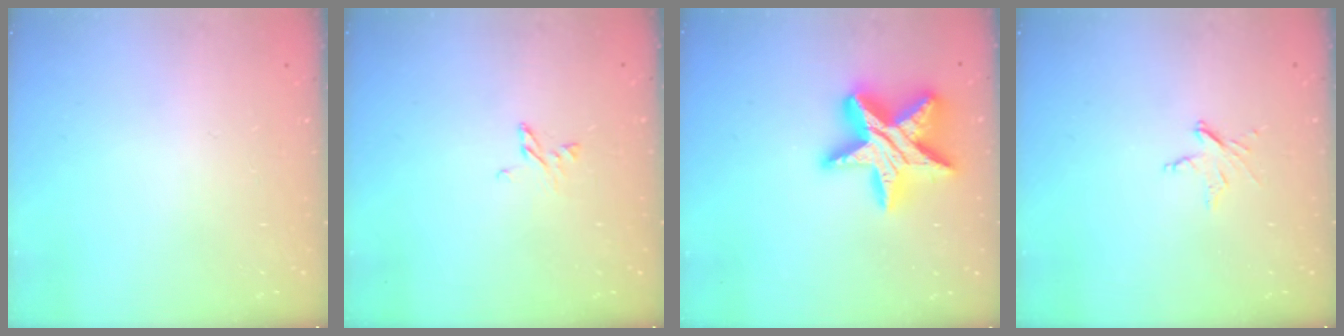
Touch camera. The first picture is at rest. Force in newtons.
{"total": 3.6, "press": 3.6, "slide": 0.4}
{"total": 20.3, "press": 20.2, "slide": 1.8}
{"total": 3.6, "press": 3.6, "slide": 0.3}